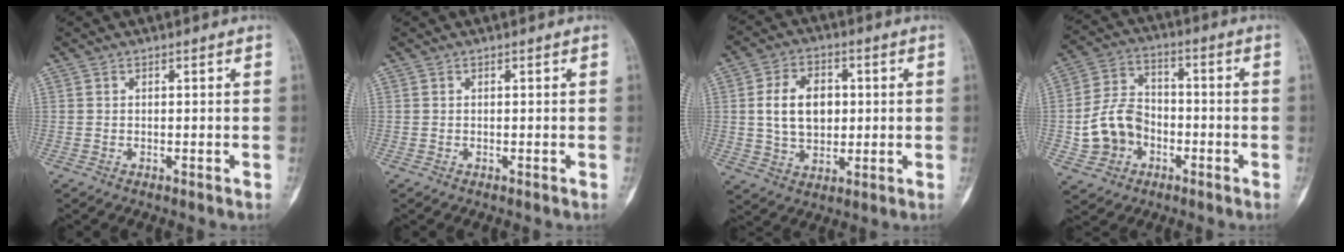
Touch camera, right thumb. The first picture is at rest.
{"total": 0.0}
{"total": 10.8, "force": [1.2, 7.5, 7.6], "torque": [-0.109, 0.002, 0.025]}
{"total": 11.0, "force": [-2.8, 8.8, 6.0], "torque": [-0.086, 0.031, -0.054]}